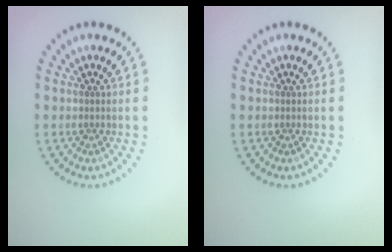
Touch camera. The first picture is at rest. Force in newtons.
{"total": 0.0}